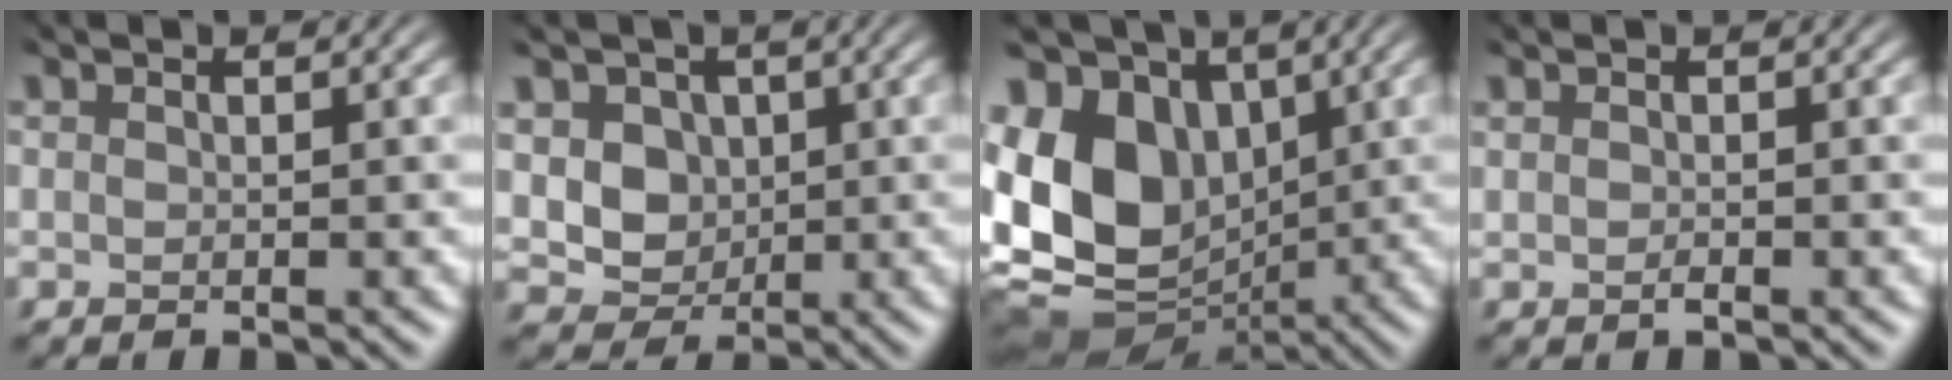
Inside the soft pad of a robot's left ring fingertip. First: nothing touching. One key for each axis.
{"total": 5.7, "fx": 0.4, "fy": 4.9, "fz": 2.8, "tx": -0.056, "ty": 0.000, "tz": 0.005}
{"total": 13.5, "fx": -0.6, "fy": 10.6, "fz": 8.4, "tx": -0.195, "ty": -0.011, "tz": 0.008}
{"total": 0.5, "fx": -0.1, "fy": 0.2, "fz": 0.5, "tx": -0.011, "ty": -0.004, "tz": 0.001}